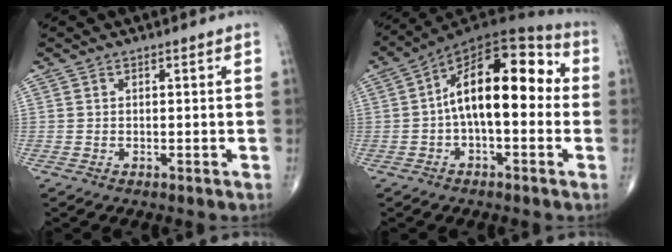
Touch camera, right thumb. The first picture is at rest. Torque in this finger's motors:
{"motor_torque": [0.49, 0.71, 0.77, -0.35, 0.15]}